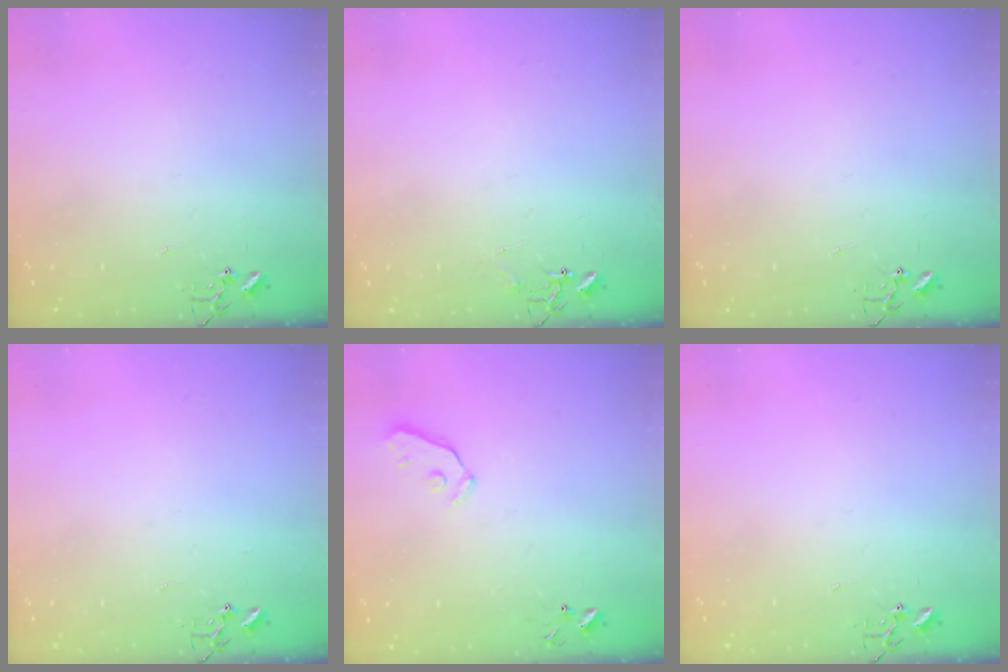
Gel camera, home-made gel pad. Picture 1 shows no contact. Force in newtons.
{"total": 5.5, "press": 5.4, "slide": 0.4}
{"total": 0.0}
{"total": 0.0}
{"total": 3.7, "press": 3.6, "slide": 0.8}
{"total": 0.0}